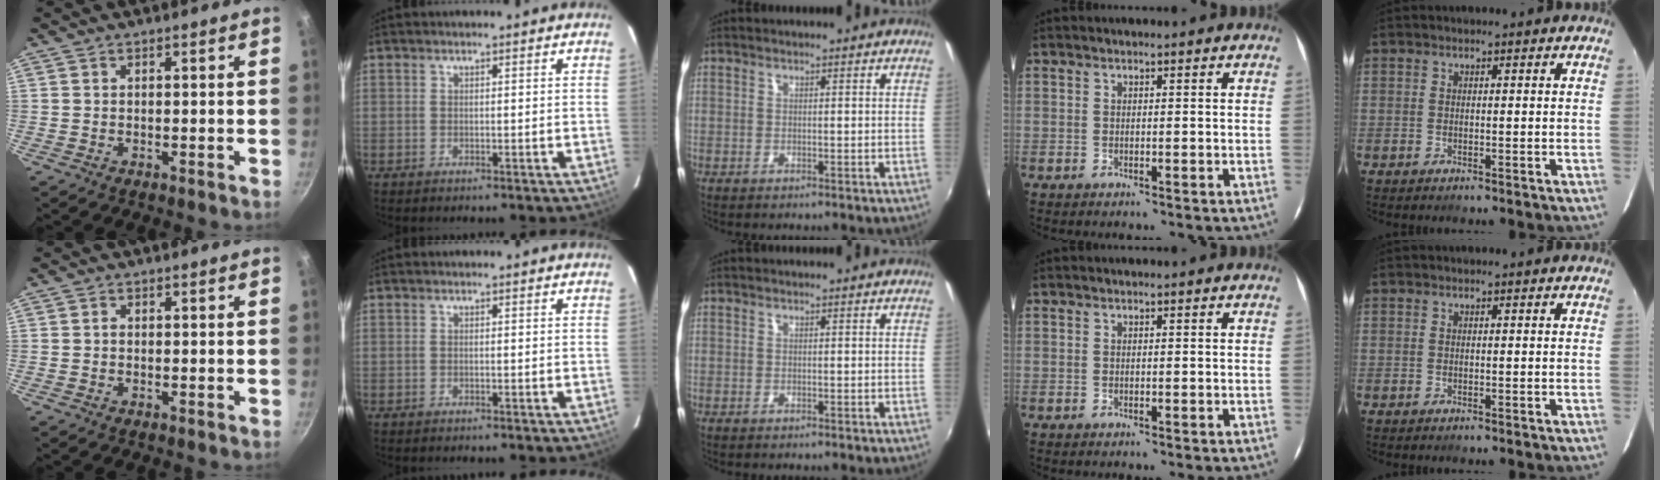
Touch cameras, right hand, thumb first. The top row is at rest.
{"thumb": {"total": 0.6, "force": [0.0, 0.5, 0.3], "torque": [-0.002, 0.004, -0.003]}}